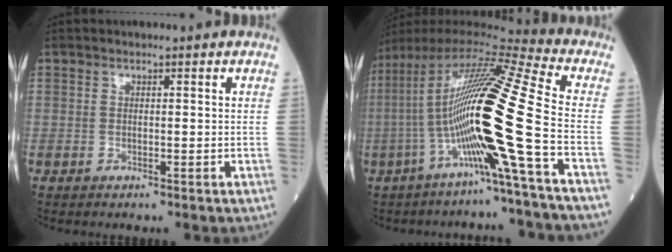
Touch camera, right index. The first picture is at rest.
{"total": 20.0, "force": [-4.7, -1.8, 19.4], "torque": [-0.385, 0.000, -0.102]}